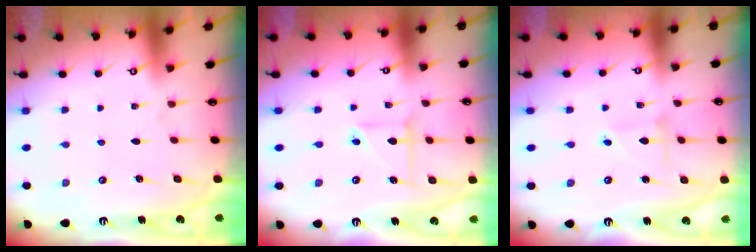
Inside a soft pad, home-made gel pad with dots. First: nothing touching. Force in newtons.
{"total": 4.0, "press": 4.0, "slide": 0.4}
{"total": 2.0, "press": 2.0, "slide": 0.2}